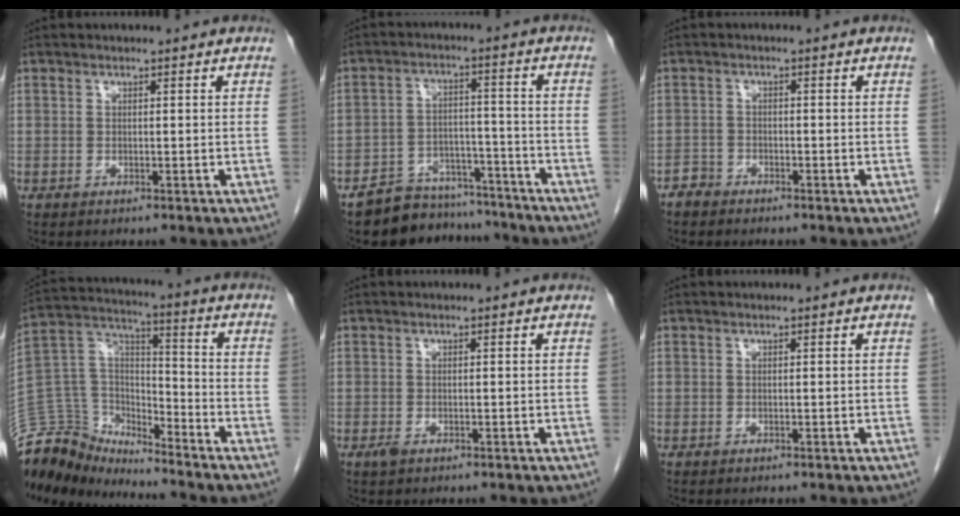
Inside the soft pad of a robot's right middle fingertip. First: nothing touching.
{"total": 9.9, "force": [-9.0, 4.2, 0.6], "torque": [0.005, 0.029, -0.136]}
{"total": 1.8, "force": [-1.7, 0.8, -0.1], "torque": [0.000, 0.003, -0.033]}
{"total": 13.8, "force": [-13.2, 3.6, 1.8], "torque": [-0.036, 0.058, -0.250]}
{"total": 1.0, "force": [-0.5, 0.5, 0.7], "torque": [-0.017, -0.001, -0.006]}
{"total": 0.0}